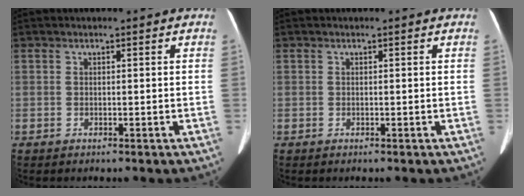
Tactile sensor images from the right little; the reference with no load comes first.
{"total": 0.0}